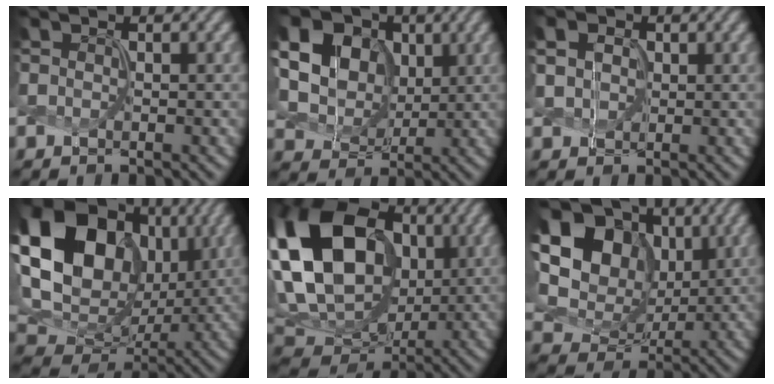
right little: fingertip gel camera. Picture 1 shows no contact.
{"total": 14.8, "force": [5.1, 12.1, 6.8], "torque": [-0.205, 0.033, 0.122]}
{"total": 1.0, "force": [-0.1, 1.0, 0.0], "torque": [-0.028, 0.000, 0.024]}
{"total": 20.0, "force": [4.4, 16.1, 11.1], "torque": [-0.266, 0.038, 0.101]}
{"total": 18.1, "force": [3.1, 13.6, 11.6], "torque": [-0.265, 0.036, 0.081]}
{"total": 14.2, "force": [4.3, 11.2, 7.5], "torque": [-0.195, 0.041, 0.107]}